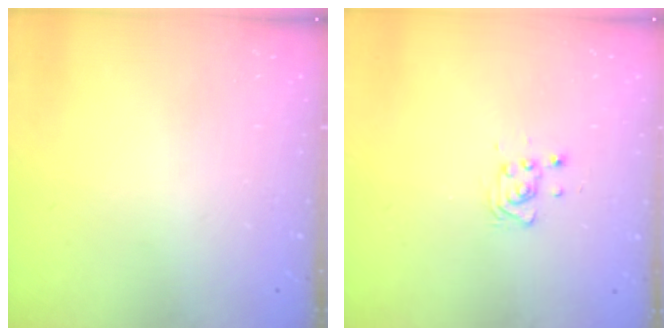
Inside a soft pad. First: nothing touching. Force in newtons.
{"total": 4.7, "press": 4.6, "slide": 1.1}